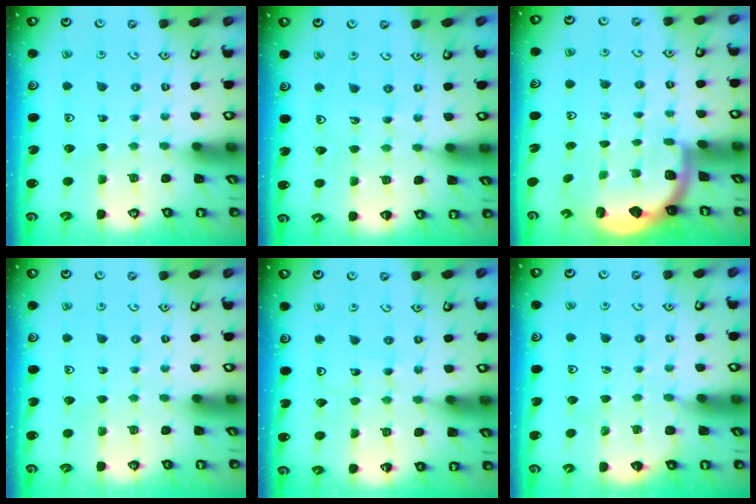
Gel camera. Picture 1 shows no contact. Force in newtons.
{"total": 4.0, "press": 3.6, "slide": 1.7}
{"total": 2.0, "press": 2.0, "slide": 0.5}
{"total": 0.0}
{"total": 4.7, "press": 4.7, "slide": 0.7}
{"total": 2.3, "press": 2.2, "slide": 0.4}